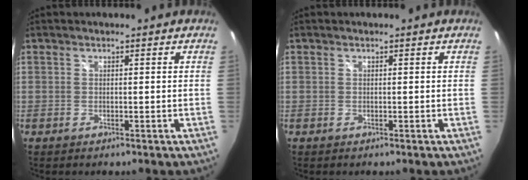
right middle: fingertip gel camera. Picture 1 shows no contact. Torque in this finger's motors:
{"motor_torque": [0.00, 0.00, 0.00, 0.01]}